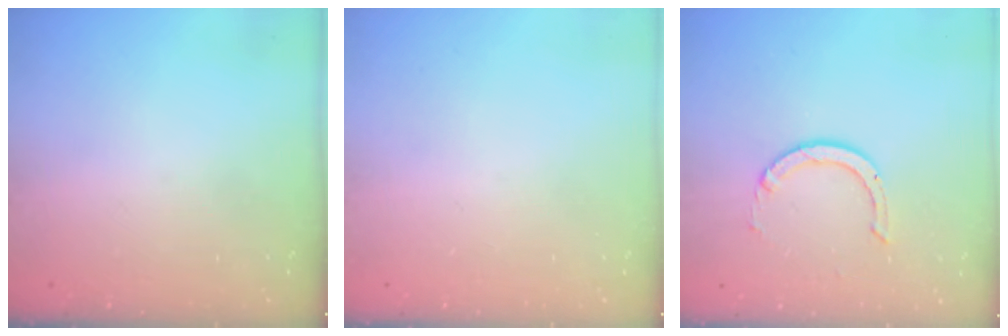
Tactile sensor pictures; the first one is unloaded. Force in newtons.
{"total": 0.0}
{"total": 3.0, "press": 3.0, "slide": 0.3}